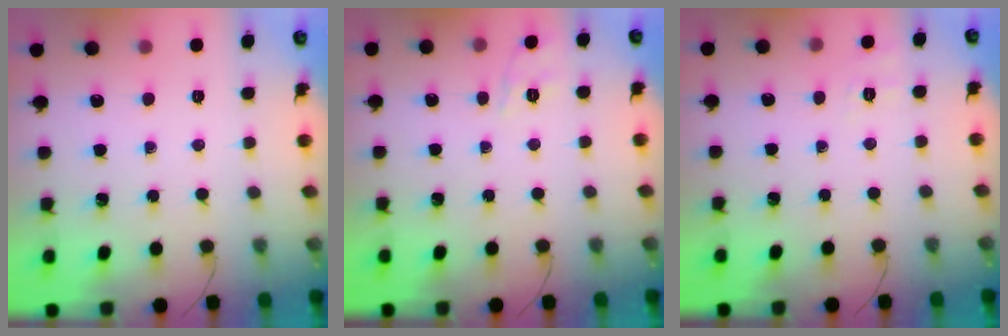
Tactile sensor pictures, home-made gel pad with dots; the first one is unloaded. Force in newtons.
{"total": 2.0, "press": 0.6, "slide": 1.9}
{"total": 1.9, "press": 0.6, "slide": 1.8}